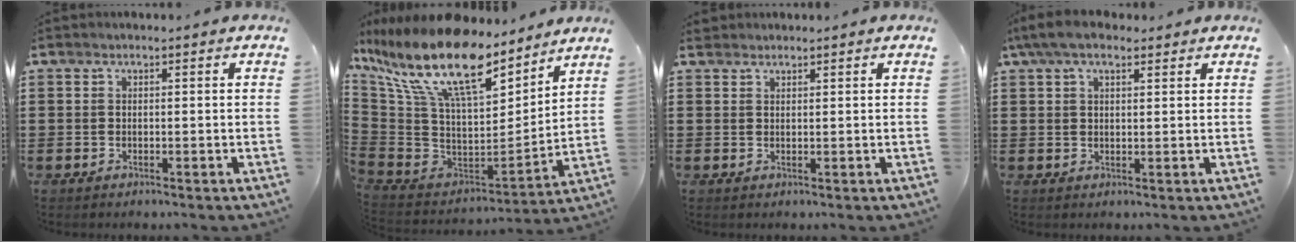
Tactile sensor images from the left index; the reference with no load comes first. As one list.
[{"total": 18.0, "force": [10.7, 6.1, 13.1], "torque": [-0.293, -0.070, 0.173]}, {"total": 1.1, "force": [1.0, 0.3, 0.2], "torque": [-0.005, 0.001, 0.021]}, {"total": 5.2, "force": [3.4, 2.2, 3.3], "torque": [-0.074, 0.006, 0.063]}]